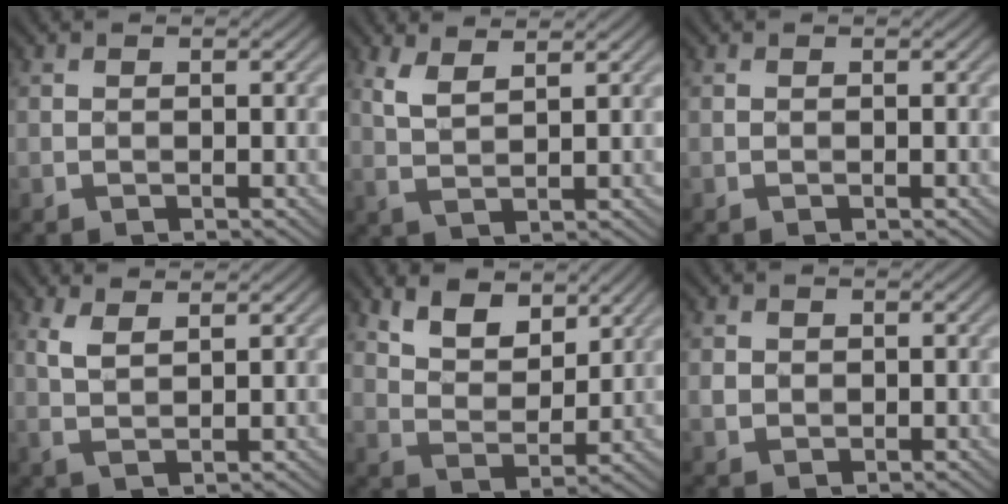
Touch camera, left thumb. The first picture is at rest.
{"total": 3.8, "force": [2.6, 0.8, 2.7], "torque": [-0.073, 0.004, 0.058]}
{"total": 0.0}
{"total": 3.2, "force": [2.1, 0.7, 2.3], "torque": [-0.064, 0.004, 0.048]}
{"total": 6.9, "force": [4.7, 3.3, 3.8], "torque": [-0.082, -0.004, 0.088]}
{"total": 1.5, "force": [0.2, 1.4, 0.4], "torque": [-0.017, -0.004, 0.004]}